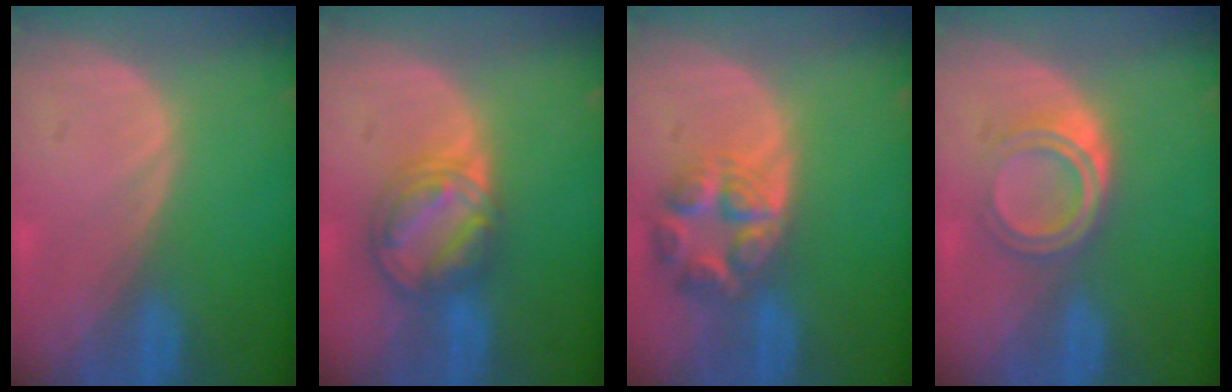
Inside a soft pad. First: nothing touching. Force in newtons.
{"total": 8.3, "press": 7.1, "slide": 4.4}
{"total": 7.7, "press": 6.8, "slide": 3.7}
{"total": 5.3, "press": 4.5, "slide": 2.6}